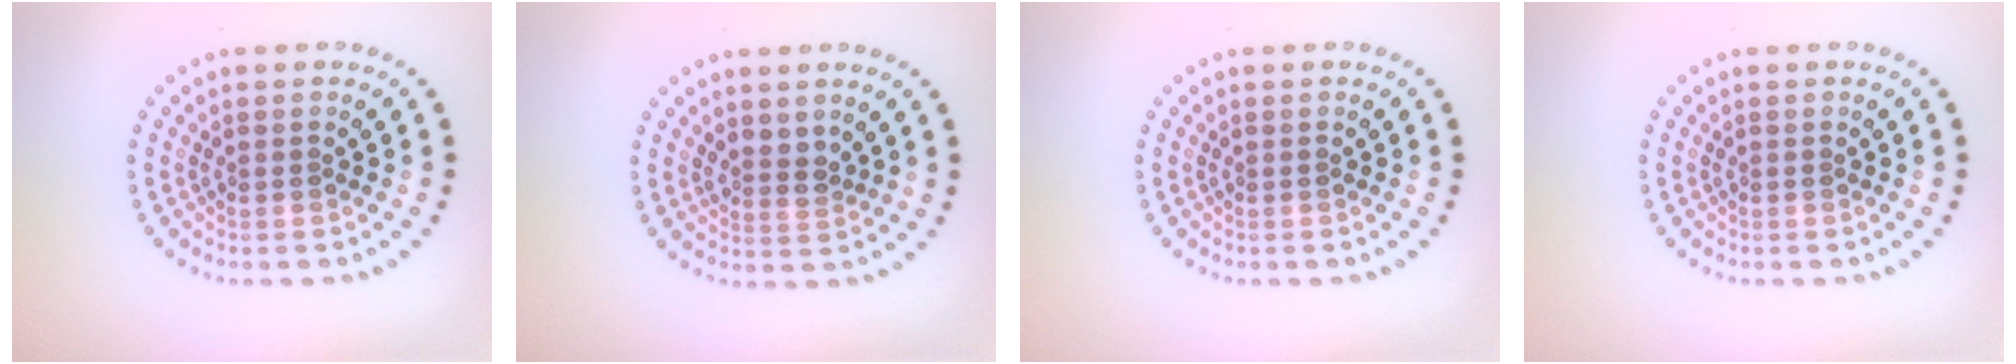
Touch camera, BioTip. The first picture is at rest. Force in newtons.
{"total": 1.5, "press": 1.3, "slide": 0.8}
{"total": 0.0}
{"total": 0.0}